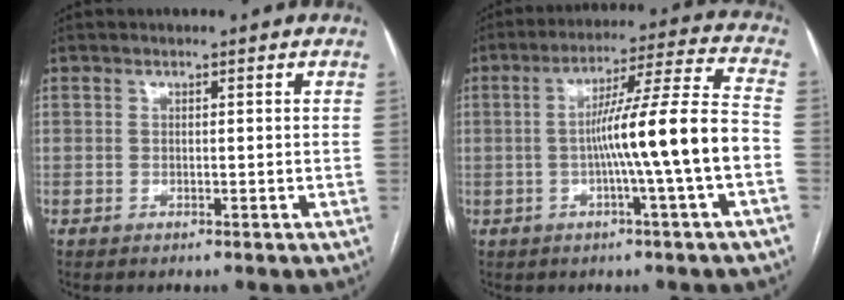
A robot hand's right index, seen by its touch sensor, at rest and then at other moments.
{"total": 13.1, "force": [-2.7, -1.5, 12.7], "torque": [-0.207, 0.012, -0.046]}